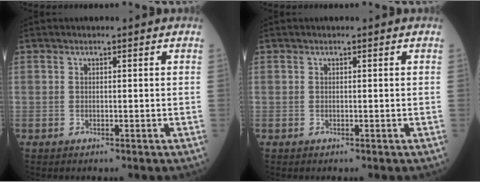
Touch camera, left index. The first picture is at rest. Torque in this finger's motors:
{"motor_torque": [0.00, 0.00, 0.00, 0.00]}